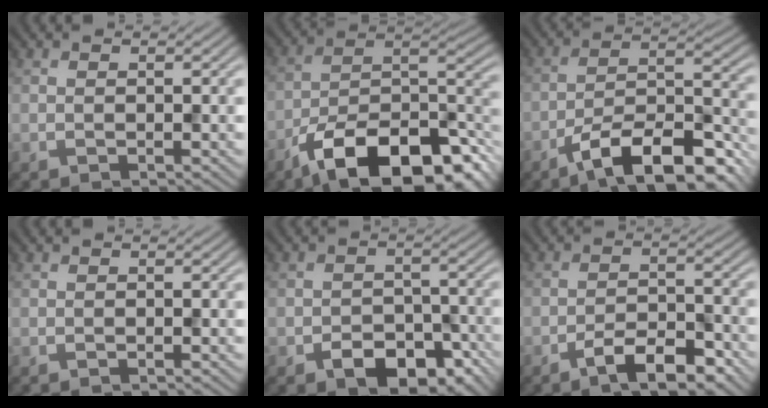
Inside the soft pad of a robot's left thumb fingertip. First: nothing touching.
{"total": 17.5, "force": [-11.1, 7.3, 11.3], "torque": [-0.186, -0.021, -0.181]}
{"total": 13.7, "force": [-9.5, 4.1, 9.0], "torque": [-0.146, -0.001, -0.167]}
{"total": 0.0}
{"total": 6.7, "force": [-3.7, 4.1, 3.7], "torque": [-0.053, -0.013, -0.060]}
{"total": 5.9, "force": [-3.9, 2.0, 3.9], "torque": [-0.062, 0.009, -0.068]}